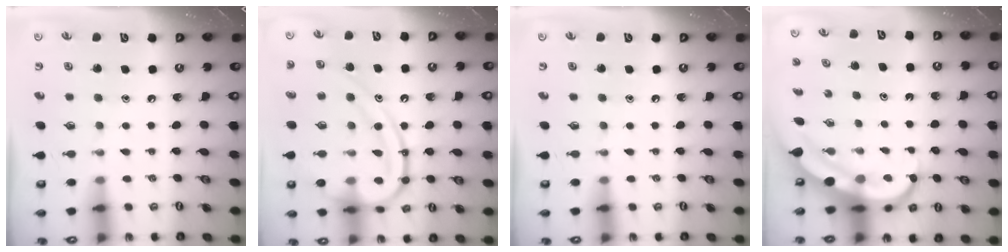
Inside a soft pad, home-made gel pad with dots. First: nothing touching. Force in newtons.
{"total": 18.6, "press": 18.6, "slide": 1.2}
{"total": 0.0}
{"total": 9.2, "press": 9.1, "slide": 0.9}